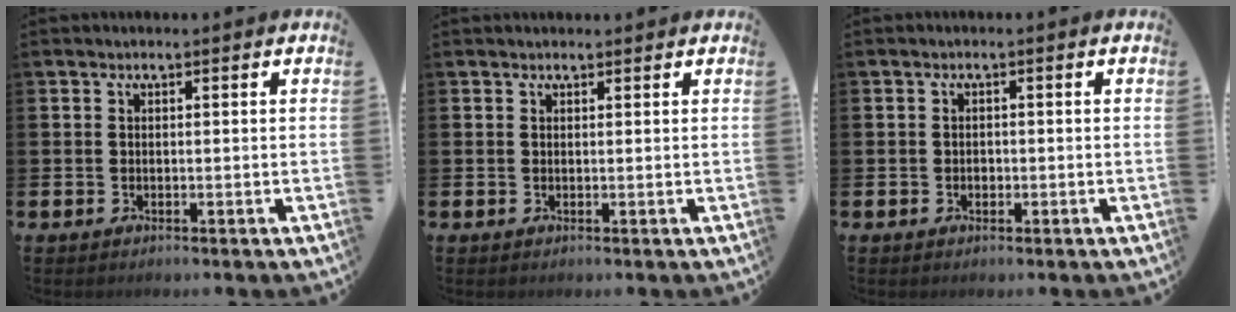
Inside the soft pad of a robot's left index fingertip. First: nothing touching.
{"total": 0.6, "force": [0.6, 0.2, 0.1], "torque": [0.011, -0.004, 0.008]}
{"total": 0.8, "force": [-0.2, 0.7, 0.4], "torque": [-0.005, 0.004, -0.006]}